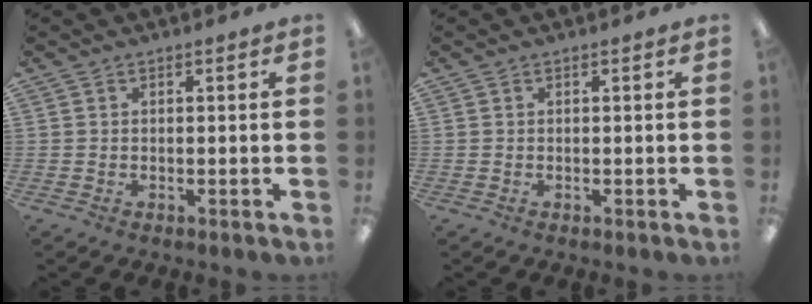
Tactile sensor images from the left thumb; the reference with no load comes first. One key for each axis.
{"total": 0.0}